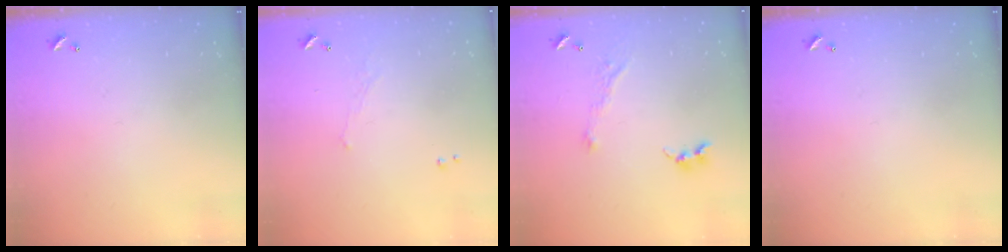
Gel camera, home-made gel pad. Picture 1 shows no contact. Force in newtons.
{"total": 1.1, "press": 1.0, "slide": 0.6}
{"total": 2.9, "press": 2.8, "slide": 0.4}
{"total": 0.0}